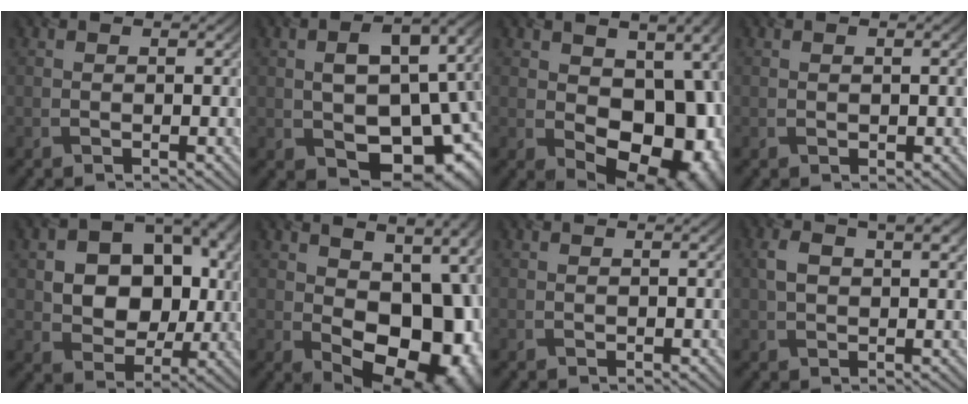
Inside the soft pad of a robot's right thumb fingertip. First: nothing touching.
{"total": 15.6, "force": [-2.0, 9.6, 12.1], "torque": [-0.169, -0.026, -0.001]}
{"total": 15.1, "force": [-1.1, 10.1, 11.2], "torque": [-0.142, -0.038, 0.007]}
{"total": 0.5, "force": [0.1, 0.4, 0.3], "torque": [-0.003, -0.003, 0.002]}
{"total": 10.8, "force": [1.2, 8.1, 7.1], "torque": [-0.128, -0.004, 0.012]}
{"total": 16.7, "force": [-0.2, 10.8, 12.8], "torque": [-0.155, -0.037, 0.028]}
{"total": 0.0}
{"total": 5.4, "force": [1.9, 3.0, 4.1], "torque": [-0.081, 0.003, 0.030]}